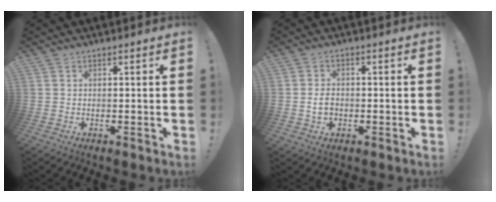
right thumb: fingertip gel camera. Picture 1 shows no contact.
{"total": 4.3, "force": [-0.9, 3.1, 2.8], "torque": [-0.041, 0.004, -0.018]}